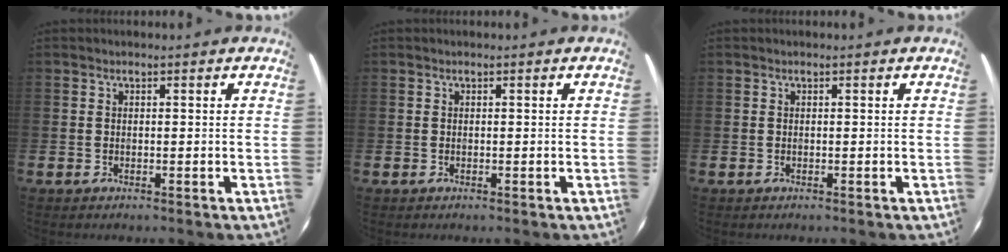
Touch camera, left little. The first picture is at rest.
{"total": 0.0}
{"total": 0.0}